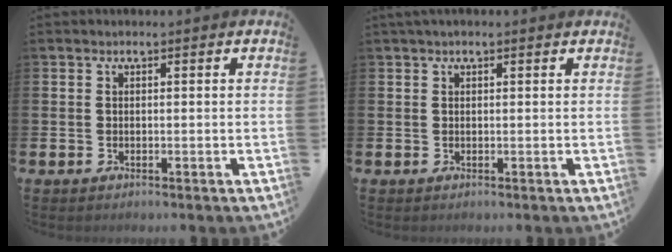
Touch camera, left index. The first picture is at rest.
{"total": 0.8, "force": [0.5, 0.2, 0.5], "torque": [-0.006, 0.002, 0.008]}